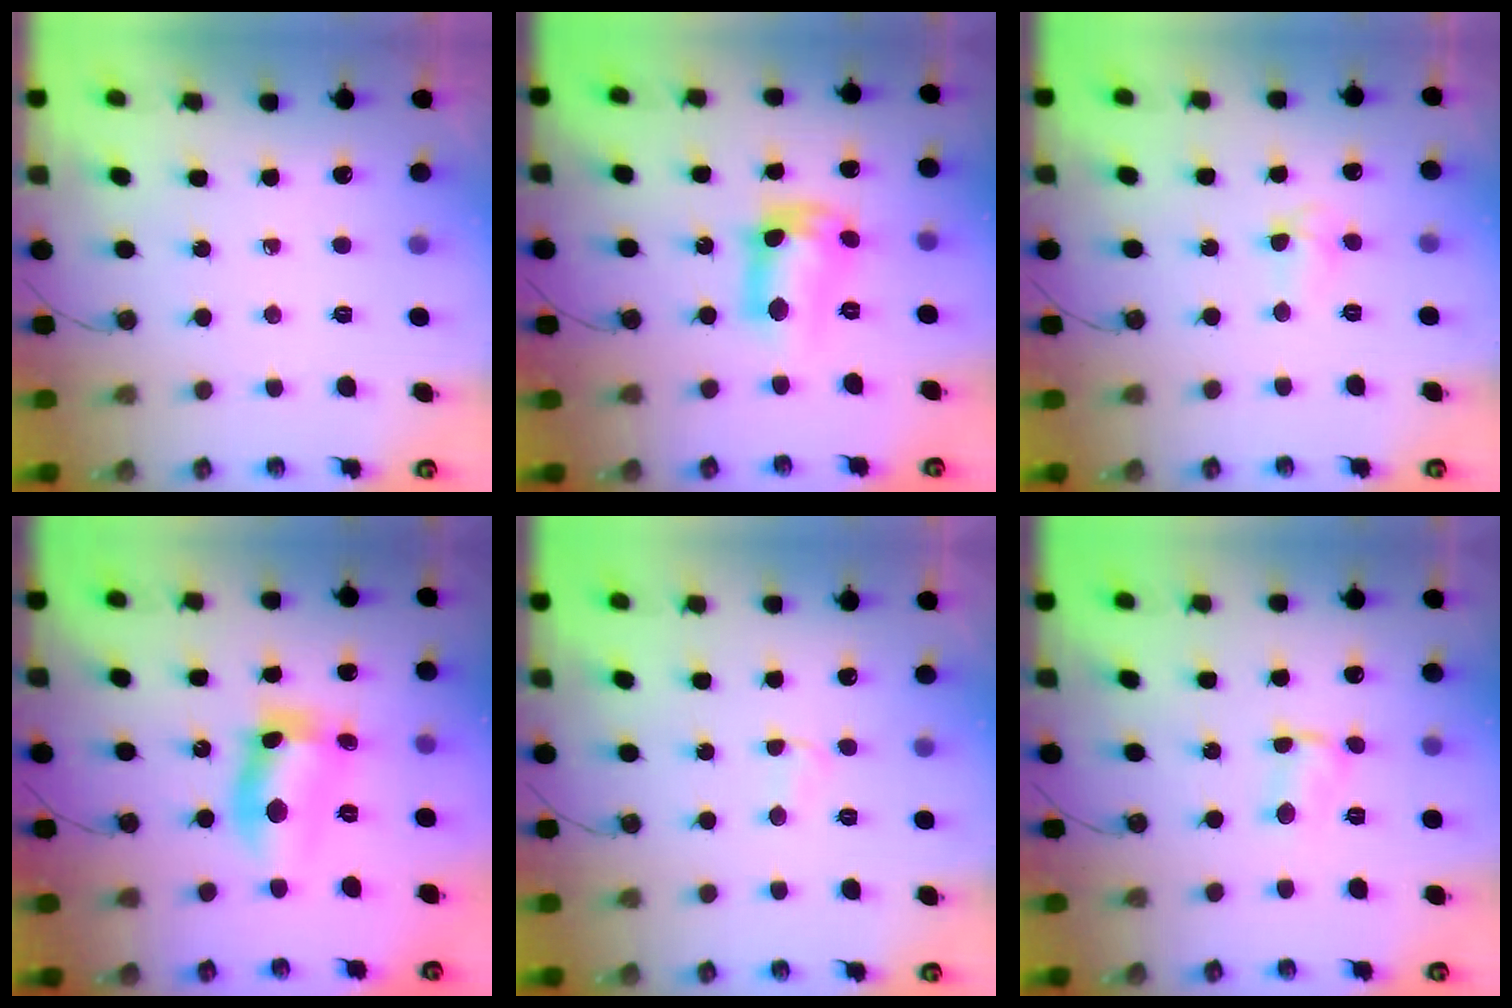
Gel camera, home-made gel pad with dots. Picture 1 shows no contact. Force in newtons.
{"total": 11.3, "press": 11.2, "slide": 0.9}
{"total": 4.7, "press": 2.9, "slide": 3.7}
{"total": 10.9, "press": 10.9, "slide": 0.7}
{"total": 2.8, "press": 2.7, "slide": 0.5}
{"total": 1.9, "press": 1.9, "slide": 0.2}